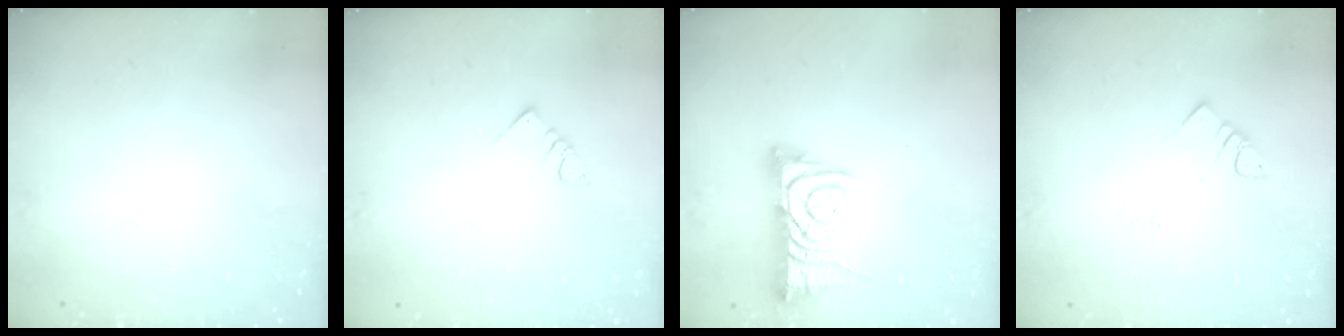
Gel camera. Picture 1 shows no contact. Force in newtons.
{"total": 4.0, "press": 4.0, "slide": 0.4}
{"total": 10.7, "press": 10.6, "slide": 1.2}
{"total": 3.0, "press": 3.0, "slide": 0.6}